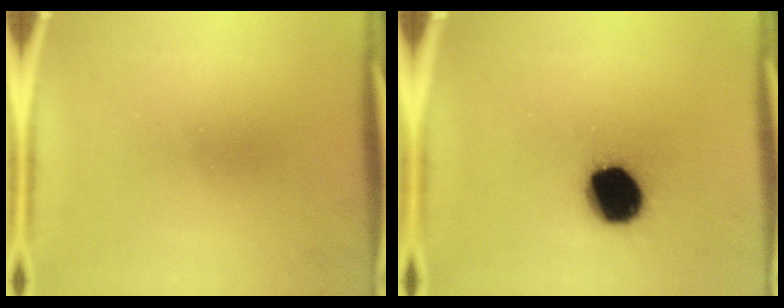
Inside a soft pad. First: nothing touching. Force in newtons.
{"total": 15.2}